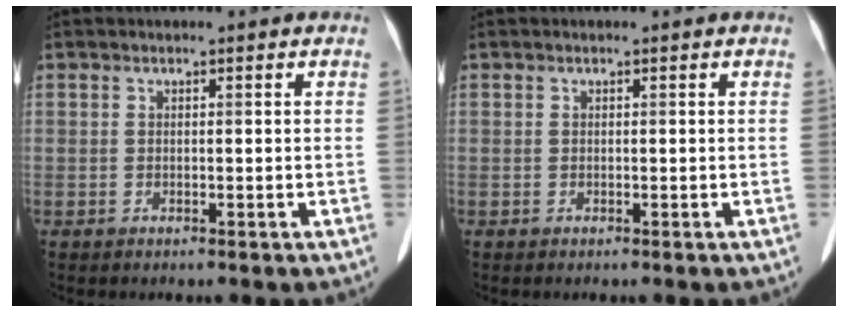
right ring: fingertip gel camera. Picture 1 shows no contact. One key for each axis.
{"total": 0.0}